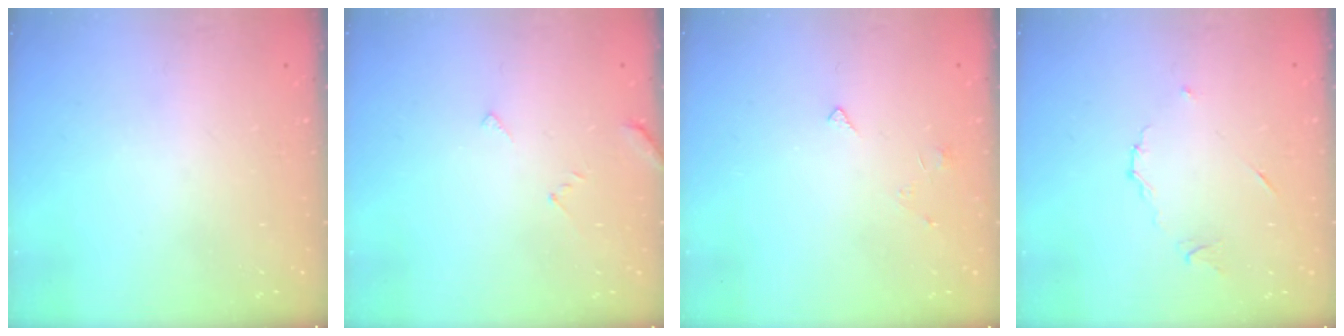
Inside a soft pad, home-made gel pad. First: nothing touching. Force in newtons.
{"total": 3.1, "press": 3.1, "slide": 0.2}
{"total": 2.2, "press": 2.1, "slide": 0.4}
{"total": 5.5, "press": 5.5, "slide": 0.6}